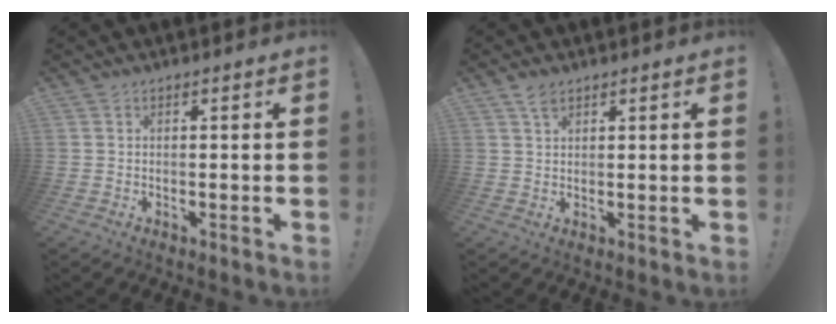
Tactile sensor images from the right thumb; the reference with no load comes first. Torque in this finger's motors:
{"motor_torque": [-0.40, 0.50, 0.32, 0.19, -0.02]}